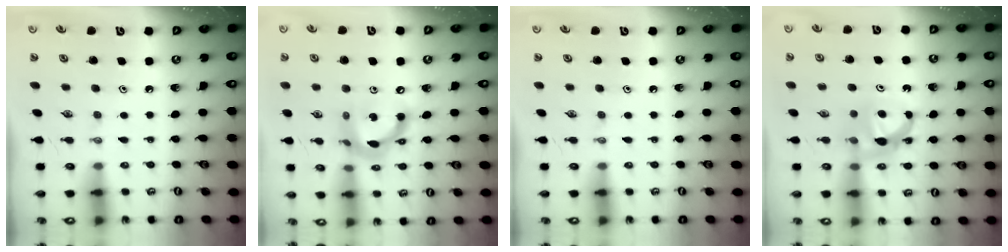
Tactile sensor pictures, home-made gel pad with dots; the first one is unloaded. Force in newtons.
{"total": 13.6, "press": 13.6, "slide": 0.8}
{"total": 0.0}
{"total": 7.0, "press": 7.0, "slide": 0.4}